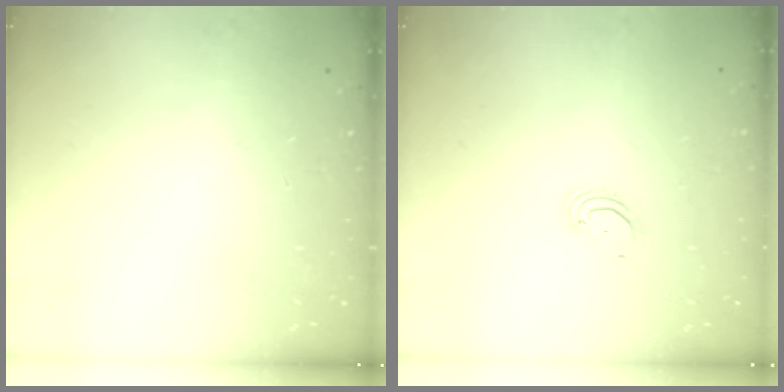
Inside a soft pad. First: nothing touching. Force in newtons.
{"total": 3.7, "press": 3.7, "slide": 0.3}